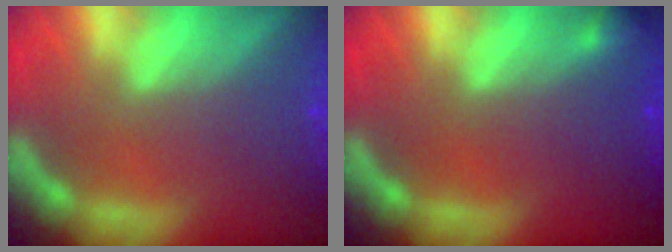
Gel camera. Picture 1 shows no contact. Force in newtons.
{"total": 0.9}